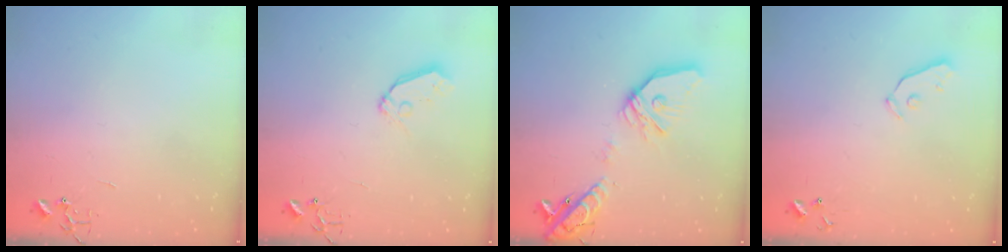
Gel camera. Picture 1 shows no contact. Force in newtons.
{"total": 6.9, "press": 6.9, "slide": 0.5}
{"total": 18.6, "press": 18.3, "slide": 3.1}
{"total": 3.8, "press": 3.8, "slide": 0.4}